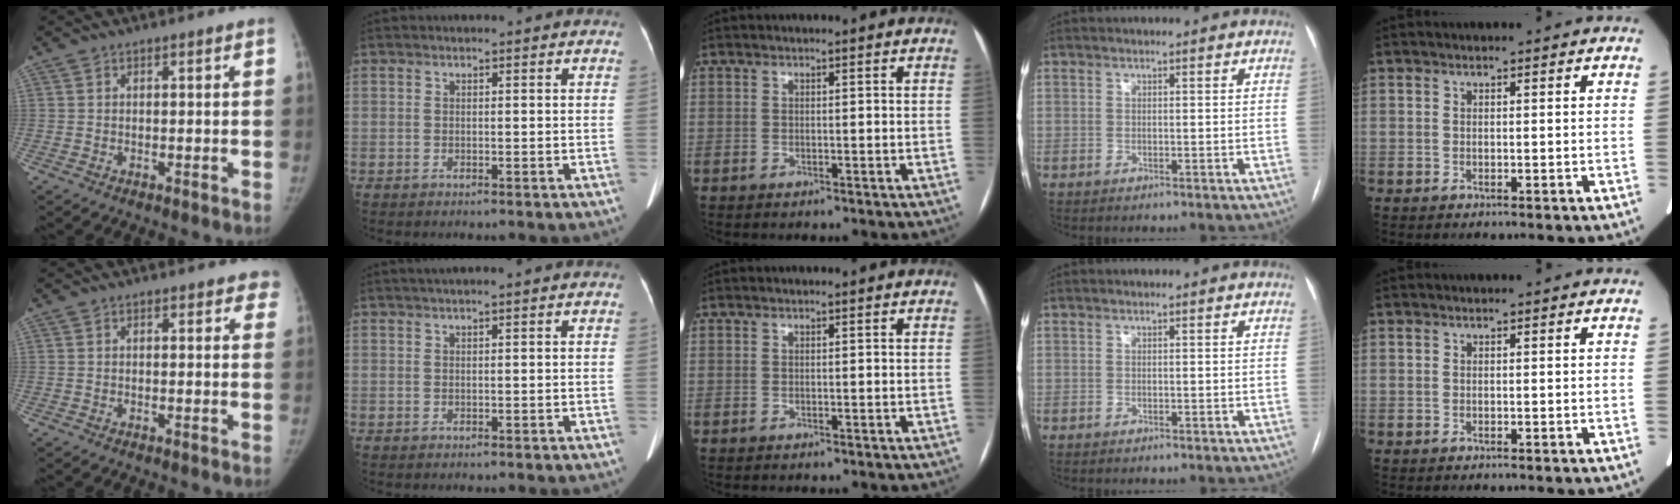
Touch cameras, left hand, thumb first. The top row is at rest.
{"thumb": {"total": 3.2, "force": [2.6, 1.5, 0.9], "torque": [0.026, -0.006, 0.014]}, "index": {"total": 1.8, "force": [1.2, -0.2, 1.3], "torque": [-0.028, 0.017, 0.025]}}